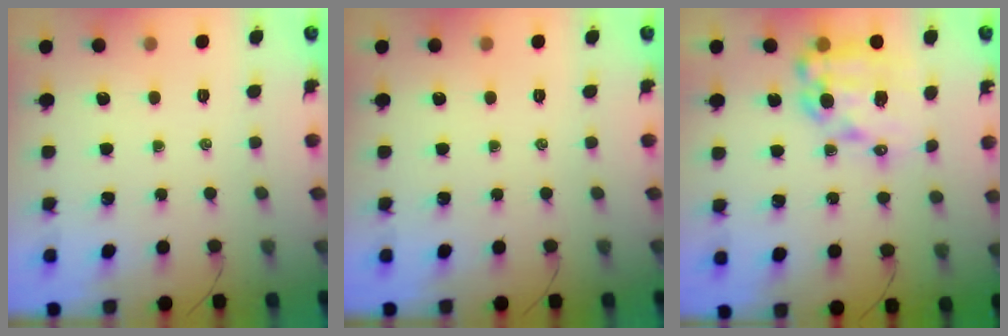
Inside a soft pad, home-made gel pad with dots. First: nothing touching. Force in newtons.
{"total": 0.0}
{"total": 14.3, "press": 14.0, "slide": 3.1}